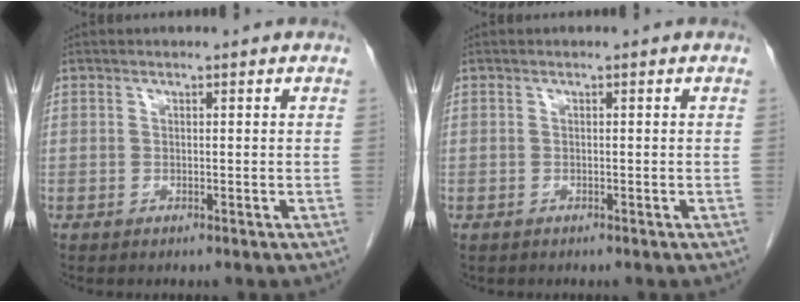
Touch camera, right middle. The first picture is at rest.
{"total": 0.0}